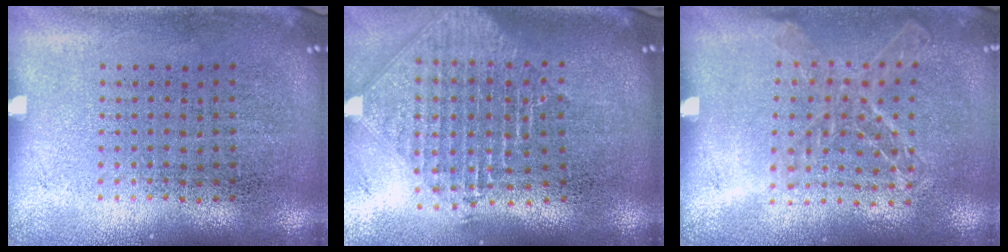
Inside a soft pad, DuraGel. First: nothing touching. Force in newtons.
{"total": 2.4, "press": 1.9, "slide": 1.5}
{"total": 1.1, "press": 1.1, "slide": 0.1}